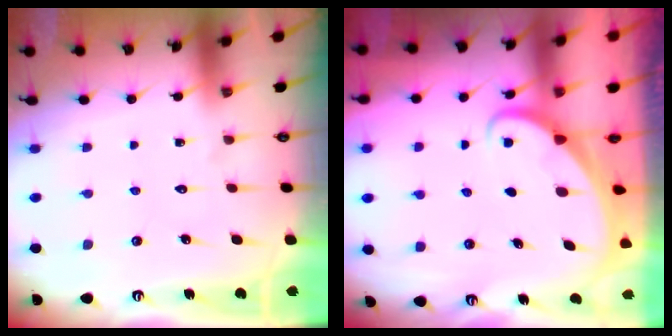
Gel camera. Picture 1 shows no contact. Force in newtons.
{"total": 1.6, "press": 1.6, "slide": 0.0}